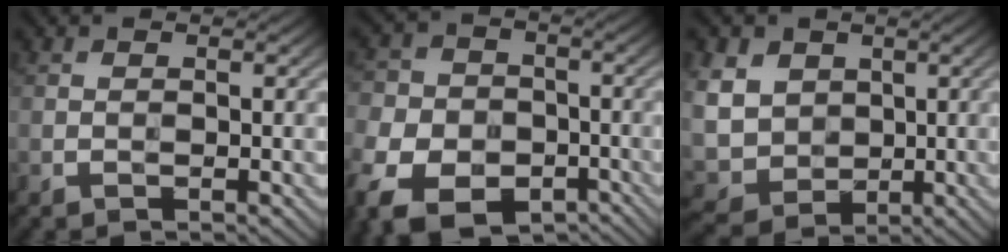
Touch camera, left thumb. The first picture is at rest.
{"total": 13.4, "force": [-7.2, 9.4, 6.2], "torque": [-0.156, -0.054, -0.124]}
{"total": 8.5, "force": [1.6, 7.2, 4.4], "torque": [-0.153, 0.002, 0.030]}